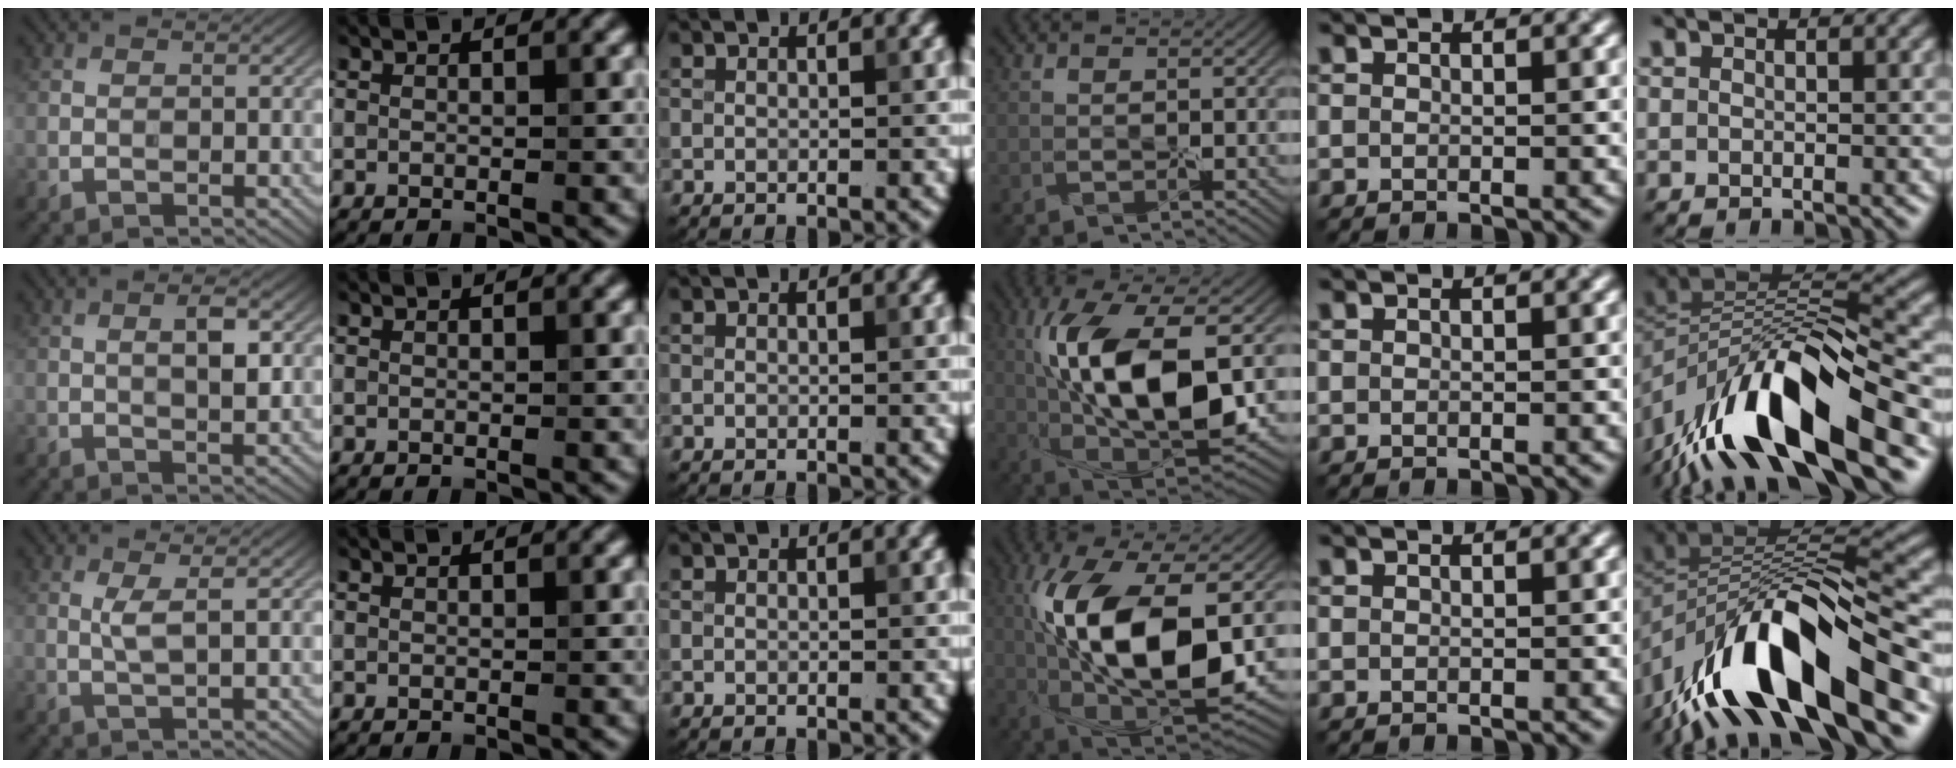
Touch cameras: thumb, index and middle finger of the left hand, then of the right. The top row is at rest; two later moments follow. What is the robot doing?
{"motion": "peel", "object": "sticky note"}